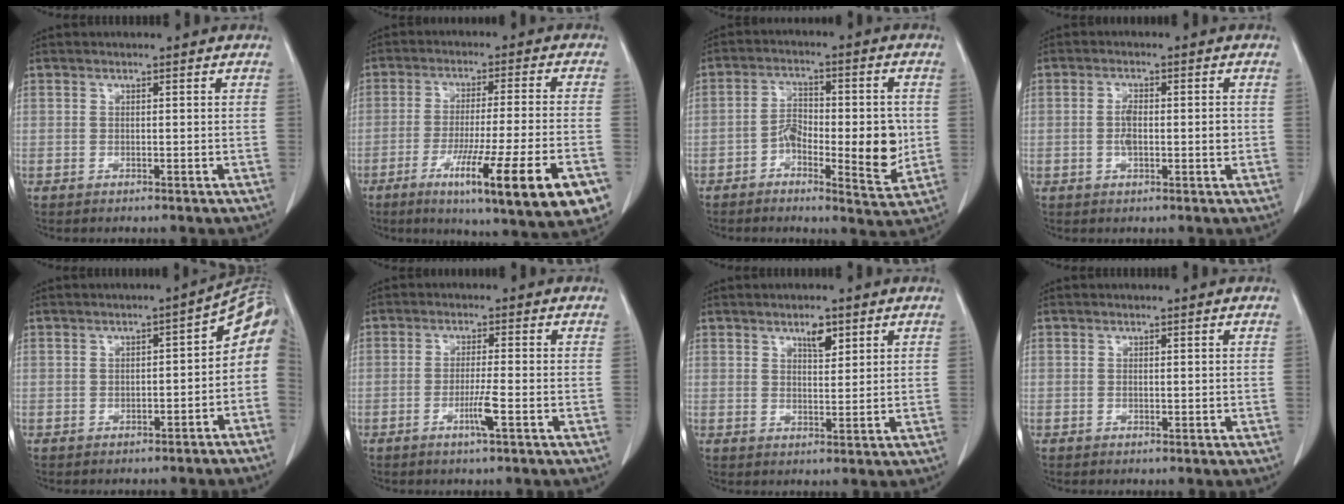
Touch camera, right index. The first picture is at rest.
{"total": 19.5, "force": [-9.5, 0.7, 17.0], "torque": [-0.198, -0.031, -0.142]}
{"total": 10.7, "force": [-2.1, 3.9, 9.7], "torque": [-0.142, 0.007, -0.031]}
{"total": 4.2, "force": [-0.3, 1.4, 3.9], "torque": [-0.080, 0.003, -0.006]}
{"total": 8.4, "force": [-2.8, 4.6, 6.4], "torque": [-0.067, 0.036, -0.039]}
{"total": 3.4, "force": [-1.6, -0.6, 3.0], "torque": [-0.059, -0.007, -0.033]}
{"total": 3.2, "force": [2.0, 1.2, 2.2], "torque": [-0.036, -0.002, 0.034]}
{"total": 0.0}